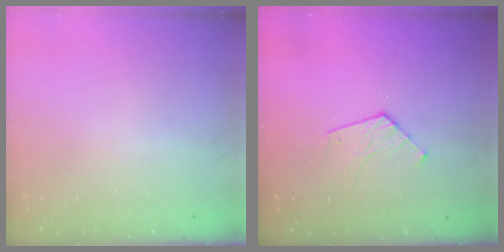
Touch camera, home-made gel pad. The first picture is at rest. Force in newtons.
{"total": 7.2, "press": 7.2, "slide": 0.5}